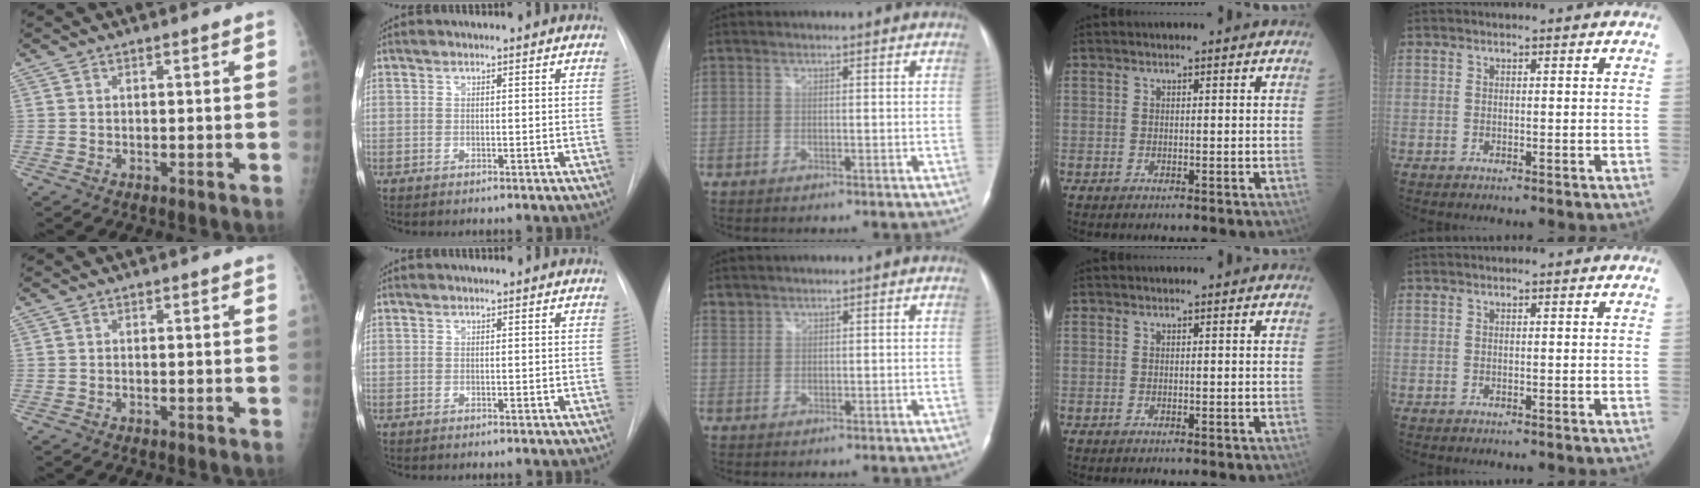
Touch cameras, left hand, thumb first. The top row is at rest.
{"middle": {"total": 1.2, "force": [1.0, 0.6, -0.2], "torque": [0.008, 0.006, 0.018]}}